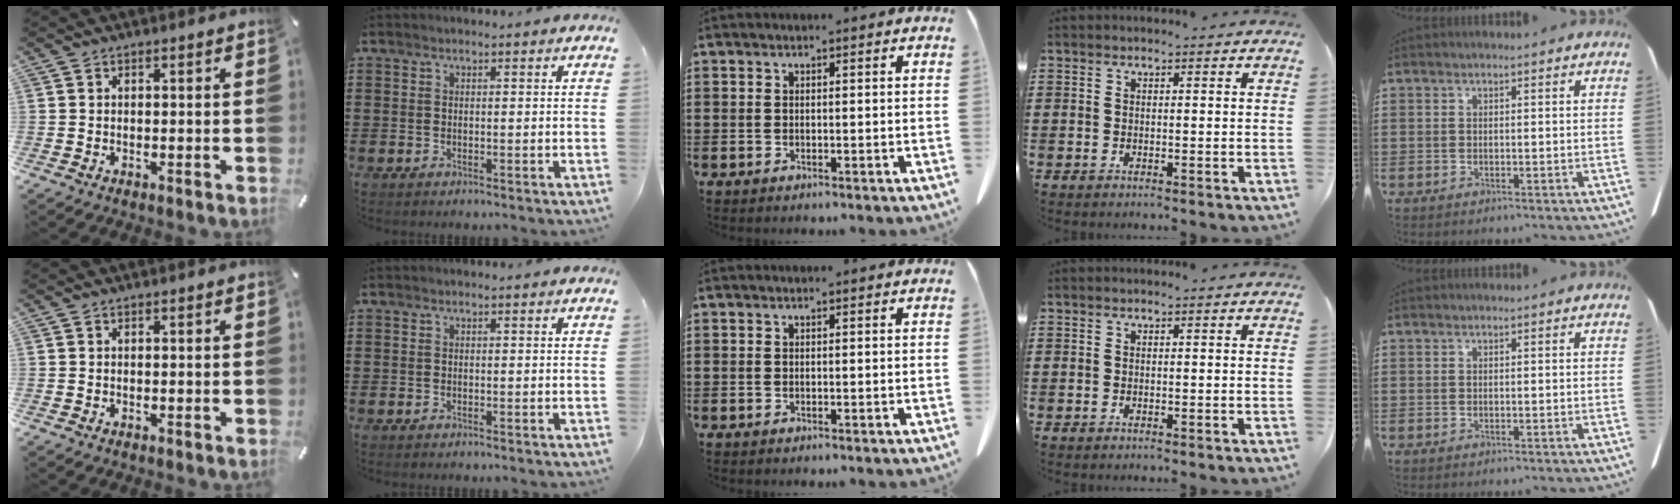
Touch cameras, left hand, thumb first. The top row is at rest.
{}